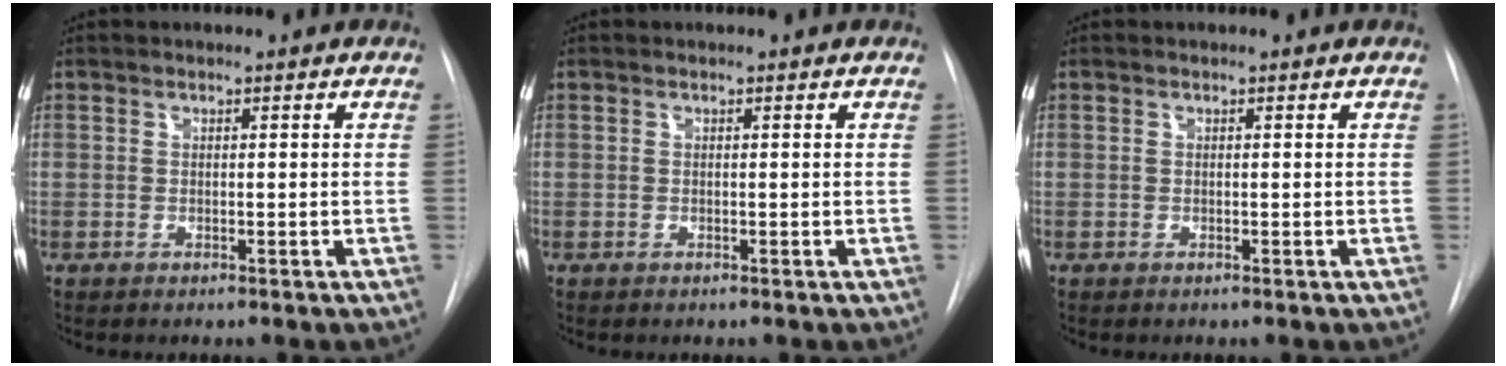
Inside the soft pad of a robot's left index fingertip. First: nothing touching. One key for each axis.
{"total": 0.0}
{"total": 0.0}